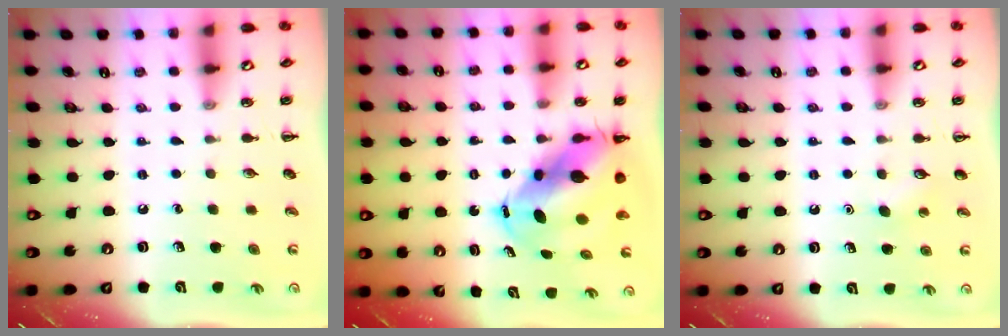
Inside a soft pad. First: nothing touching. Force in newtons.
{"total": 10.3, "press": 10.0, "slide": 2.8}
{"total": 2.8, "press": 2.7, "slide": 0.7}